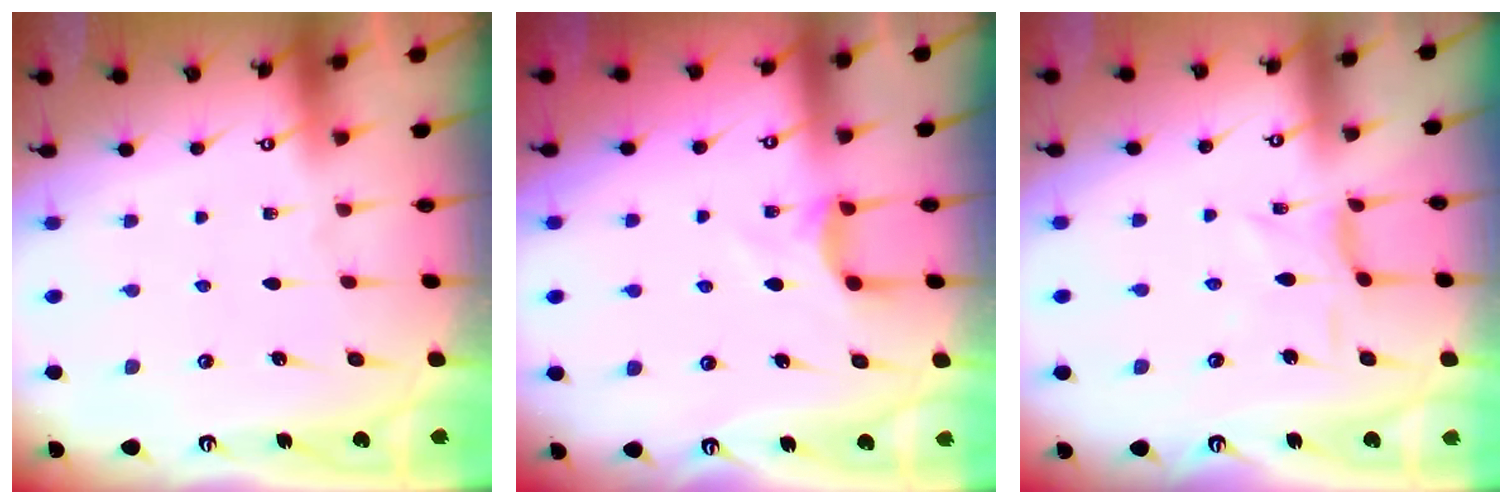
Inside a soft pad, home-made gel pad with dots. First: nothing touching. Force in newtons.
{"total": 3.9, "press": 3.9, "slide": 0.6}
{"total": 2.1, "press": 2.1, "slide": 0.6}